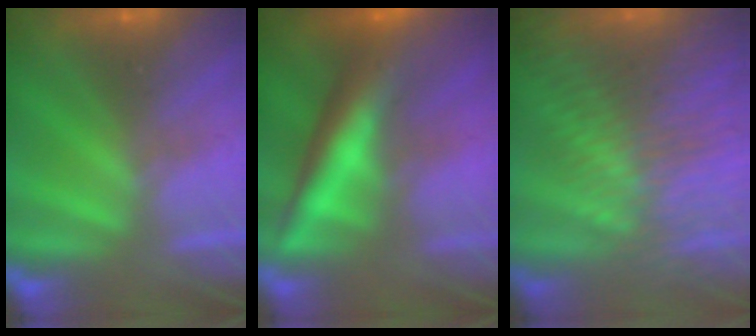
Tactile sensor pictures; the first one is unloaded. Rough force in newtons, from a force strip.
{"total": 13.7}
{"total": 9.6}